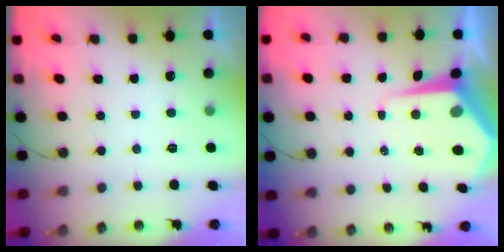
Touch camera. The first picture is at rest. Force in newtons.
{"total": 8.6, "press": 8.6, "slide": 0.8}